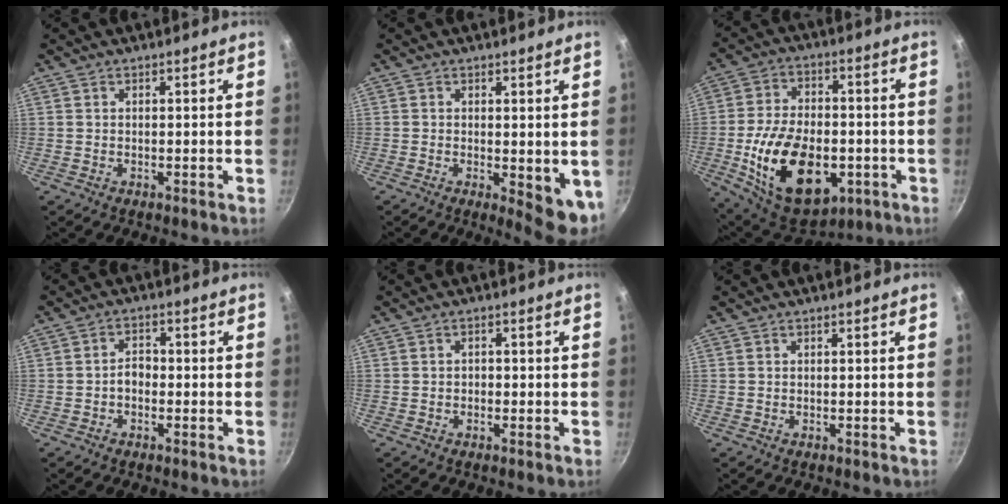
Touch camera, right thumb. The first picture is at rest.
{"total": 6.9, "force": [-0.6, 2.8, 6.3], "torque": [-0.069, -0.007, -0.001]}
{"total": 22.1, "force": [-5.4, 13.4, 16.7], "torque": [-0.269, 0.016, -0.076]}
{"total": 2.9, "force": [-1.0, 2.0, 1.9], "torque": [-0.015, 0.018, -0.020]}
{"total": 1.1, "force": [-0.5, 0.9, 0.4], "torque": [-0.005, 0.003, -0.008]}
{"total": 0.0}